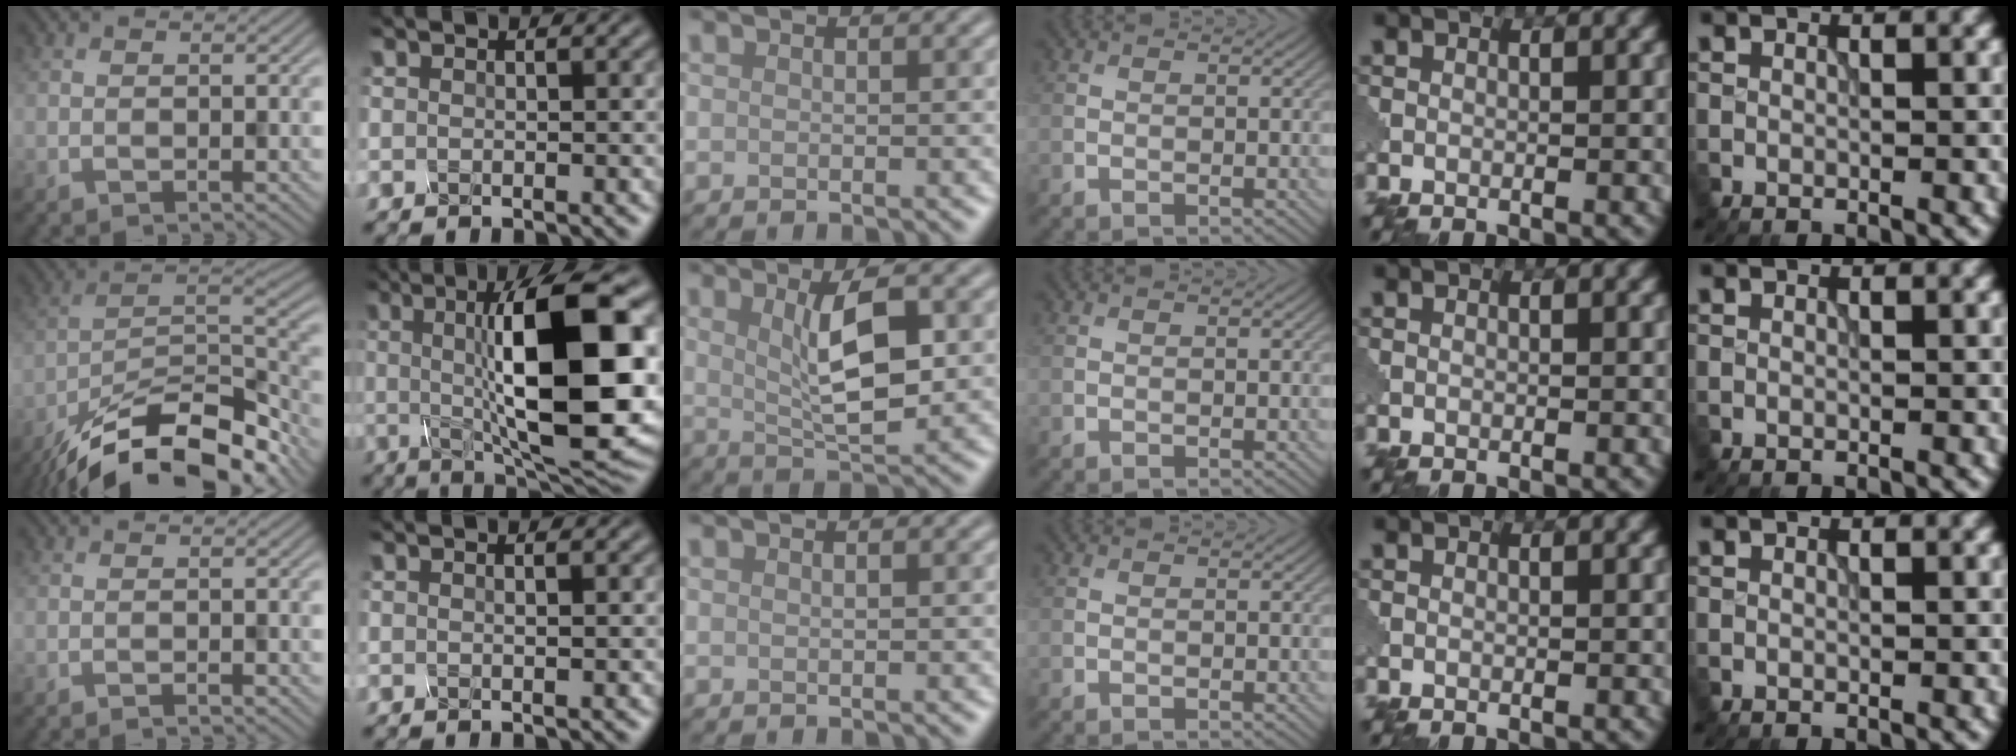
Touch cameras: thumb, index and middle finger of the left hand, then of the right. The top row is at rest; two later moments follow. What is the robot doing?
{"motion": "assemble", "object": "glue stick"}